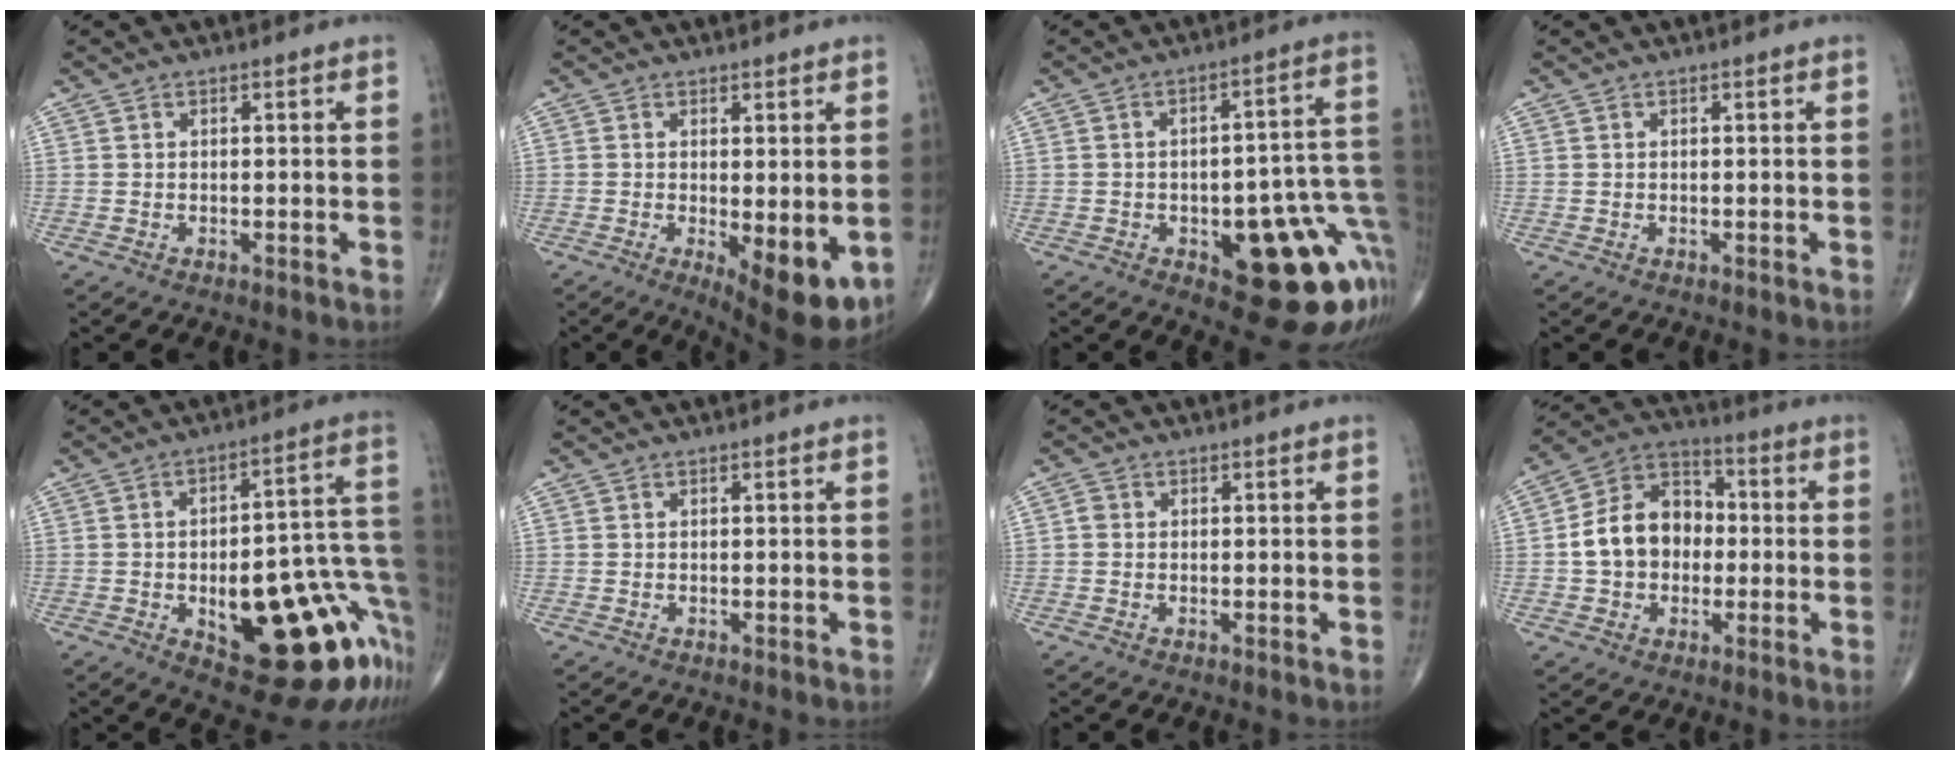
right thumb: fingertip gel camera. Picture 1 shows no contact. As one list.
[{"total": 9.9, "force": [-2.4, 3.4, 9.0], "torque": [-0.115, -0.023, -0.023]}, {"total": 21.2, "force": [-6.3, 8.3, 18.4], "torque": [-0.164, 0.040, -0.058]}, {"total": 0.0}, {"total": 26.0, "force": [-8.7, 10.2, 22.3], "torque": [-0.215, 0.052, -0.095]}, {"total": 0.0}, {"total": 1.2, "force": [0.0, 1.1, 0.5], "torque": [-0.005, 0.002, -0.002]}, {"total": 13.3, "force": [-0.7, 10.2, 8.4], "torque": [-0.115, 0.038, -0.022]}]